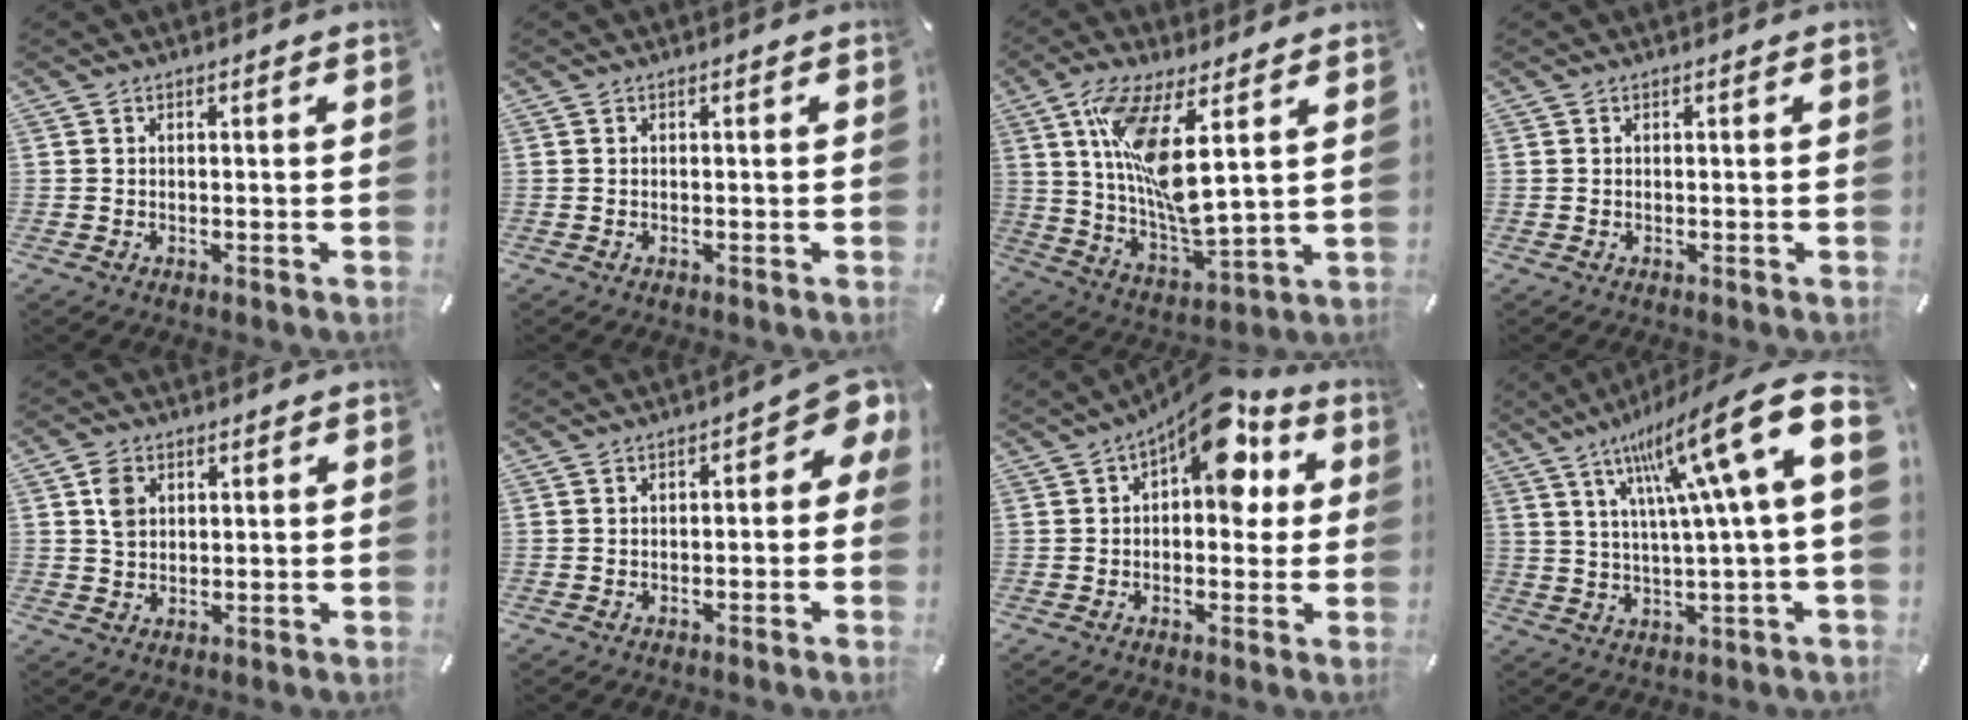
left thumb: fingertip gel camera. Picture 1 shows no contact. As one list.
[{"total": 0.0}, {"total": 15.0, "force": [6.1, 4.4, 13.0], "torque": [-0.264, -0.032, 0.104]}, {"total": 0.0}, {"total": 4.1, "force": [1.4, 3.4, 1.9], "torque": [-0.038, 0.005, 0.023]}, {"total": 5.2, "force": [0.4, 2.7, 4.4], "torque": [-0.061, -0.002, 0.002]}, {"total": 13.1, "force": [5.8, 6.7, 9.6], "torque": [-0.125, -0.028, 0.098]}, {"total": 20.5, "force": [9.4, 2.3, 18.0], "torque": [-0.299, -0.058, 0.141]}]